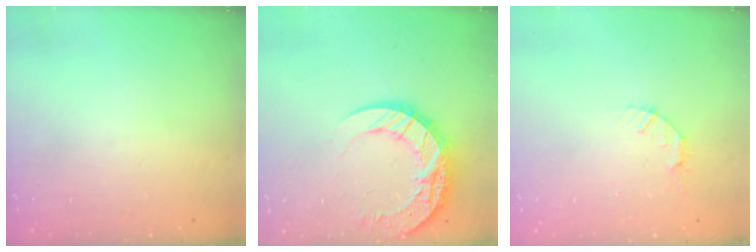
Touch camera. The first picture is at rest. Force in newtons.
{"total": 17.9, "press": 17.8, "slide": 1.4}
{"total": 2.8, "press": 2.8, "slide": 0.4}